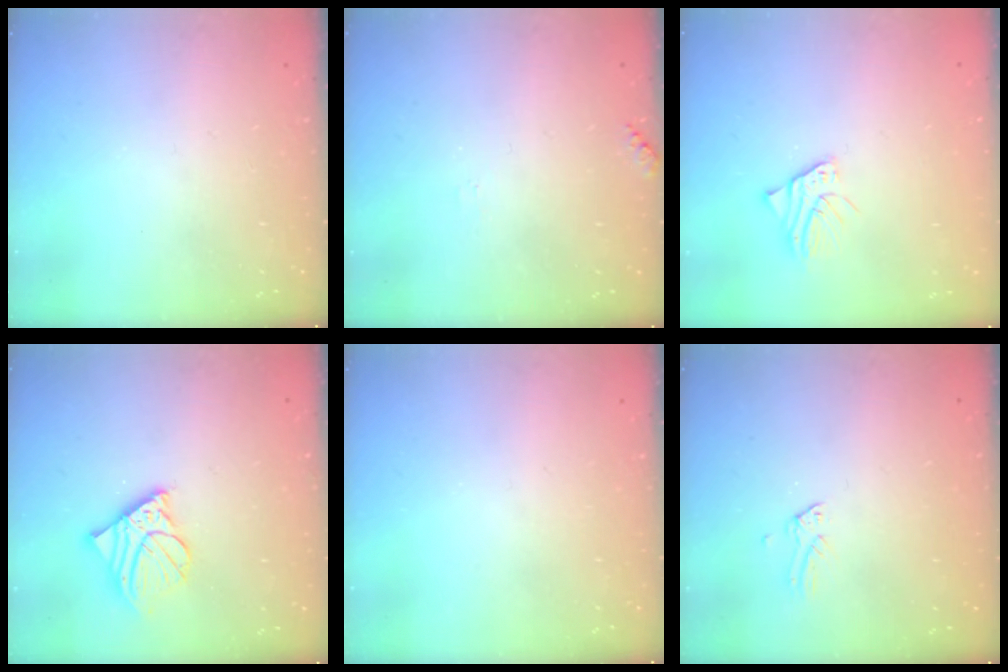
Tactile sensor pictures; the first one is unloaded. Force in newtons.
{"total": 5.8, "press": 5.7, "slide": 0.6}
{"total": 3.1, "press": 3.1, "slide": 0.4}
{"total": 9.2, "press": 8.9, "slide": 2.4}
{"total": 0.0}
{"total": 0.0}